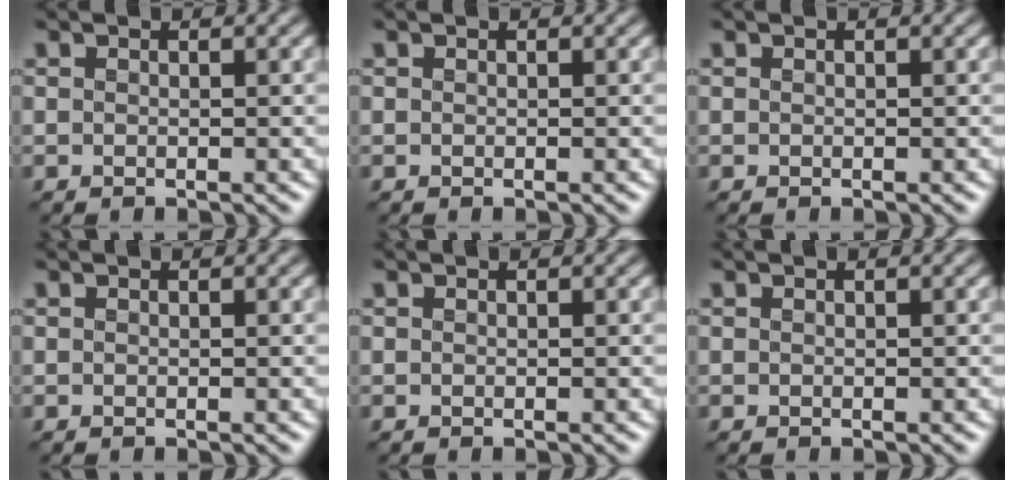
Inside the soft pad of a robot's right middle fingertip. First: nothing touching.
{"total": 0.0}
{"total": 0.0}
{"total": 0.0}
{"total": 0.0}
{"total": 0.0}